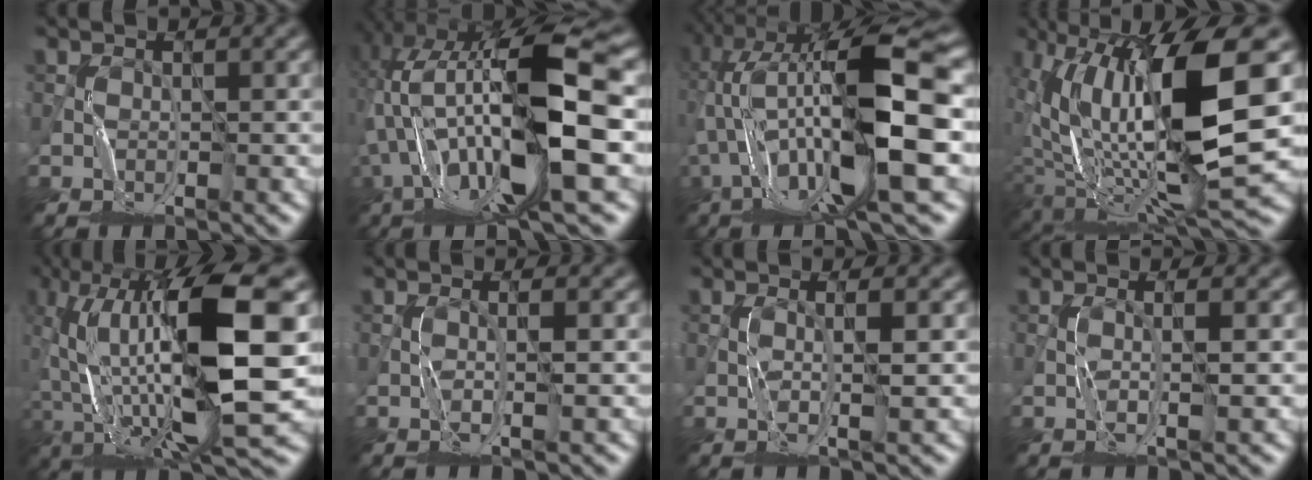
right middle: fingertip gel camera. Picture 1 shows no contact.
{"total": 15.6, "force": [-1.3, 4.6, 14.8], "torque": [-0.281, 0.017, -0.014]}
{"total": 14.9, "force": [0.1, 4.0, 14.4], "torque": [-0.273, 0.022, 0.013]}
{"total": 15.3, "force": [1.1, 5.6, 14.2], "torque": [-0.272, 0.001, 0.029]}
{"total": 15.1, "force": [-0.5, 4.9, 14.3], "torque": [-0.272, 0.025, -0.013]}
{"total": 1.2, "force": [0.0, 0.1, 1.2], "torque": [-0.019, 0.001, -0.002]}
{"total": 2.0, "force": [0.2, 0.3, 2.0], "torque": [-0.028, 0.000, 0.004]}
{"total": 1.6, "force": [0.1, 0.2, 1.6], "torque": [-0.022, 0.001, -0.001]}